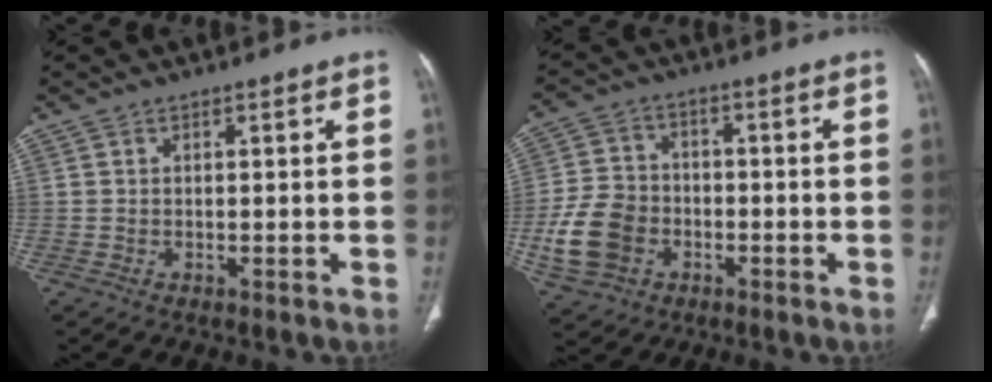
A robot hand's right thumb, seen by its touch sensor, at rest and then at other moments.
{"total": 11.1, "force": [-3.5, 8.9, 5.8], "torque": [-0.103, 0.018, -0.064]}